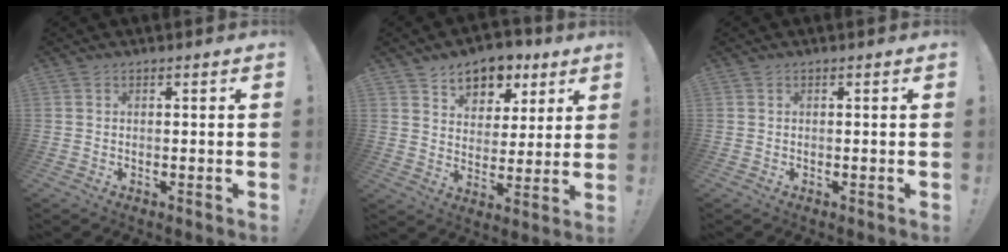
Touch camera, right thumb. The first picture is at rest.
{"total": 9.4, "force": [6.0, 6.7, 2.9], "torque": [-0.035, -0.038, 0.113]}
{"total": 0.0}